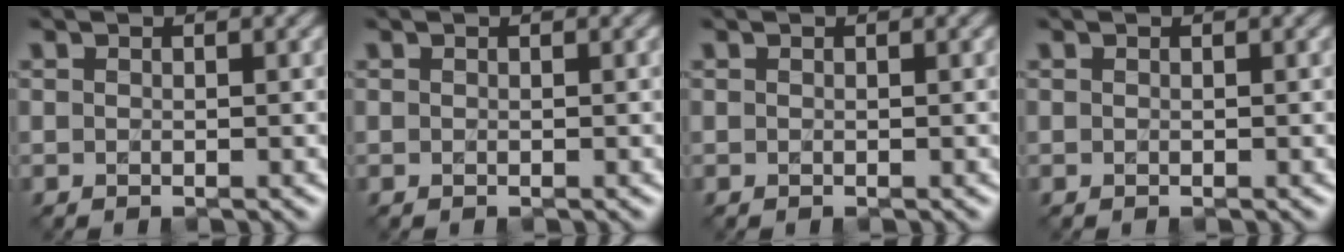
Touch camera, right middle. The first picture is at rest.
{"total": 0.0}
{"total": 0.0}
{"total": 0.0}